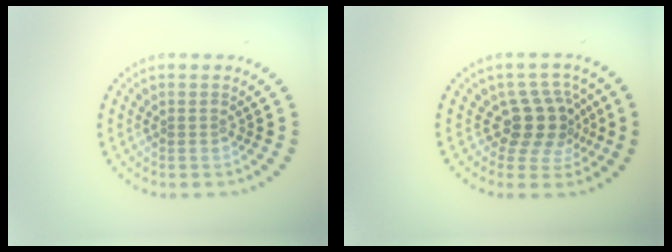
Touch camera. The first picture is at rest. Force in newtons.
{"total": 3.9, "press": 3.0, "slide": 2.5}